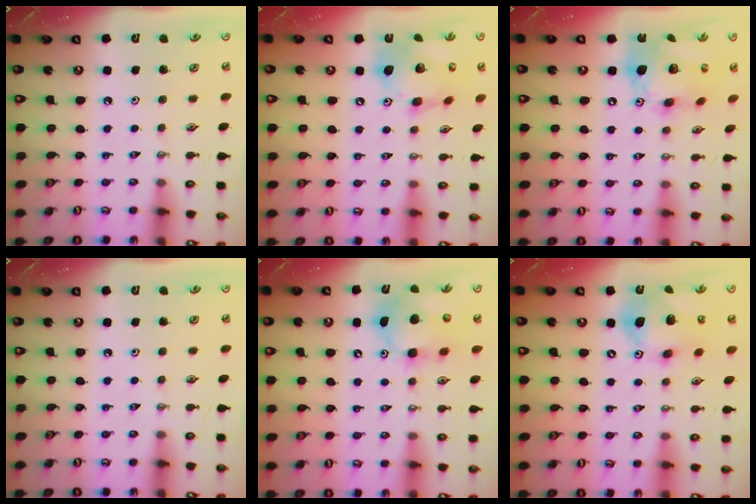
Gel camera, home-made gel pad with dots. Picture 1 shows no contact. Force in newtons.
{"total": 17.2, "press": 17.0, "slide": 3.2}
{"total": 18.1, "press": 18.0, "slide": 1.8}
{"total": 0.0}
{"total": 12.1, "press": 11.9, "slide": 2.2}
{"total": 14.2, "press": 13.9, "slide": 2.9}